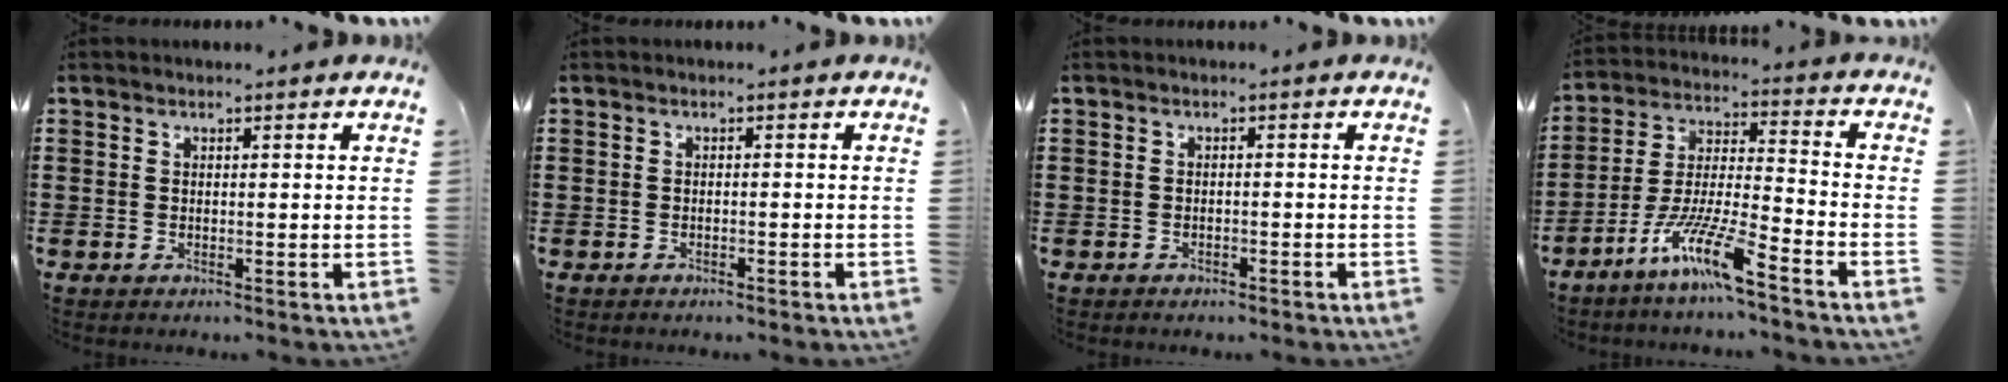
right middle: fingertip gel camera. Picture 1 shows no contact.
{"total": 0.7, "force": [-0.7, 0.2, 0.2], "torque": [-0.005, 0.000, -0.014]}
{"total": 0.9, "force": [-0.8, 0.3, 0.1], "torque": [-0.005, 0.000, -0.018]}
{"total": 10.6, "force": [-7.7, 0.6, 7.2], "torque": [-0.151, -0.006, -0.154]}